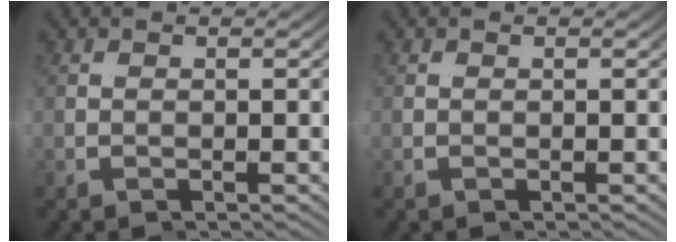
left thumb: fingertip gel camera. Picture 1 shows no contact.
{"total": 0.0}